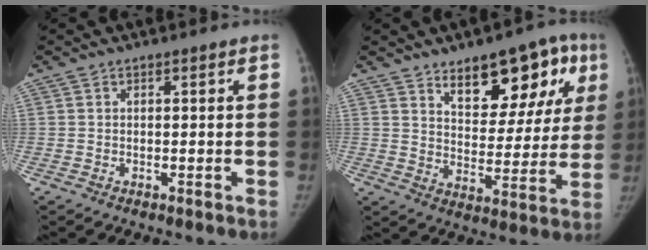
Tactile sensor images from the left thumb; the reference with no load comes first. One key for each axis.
{"total": 16.3, "fx": 8.6, "fy": 8.1, "fz": 11.3, "tx": -0.093, "ty": -0.037, "tz": 0.124}